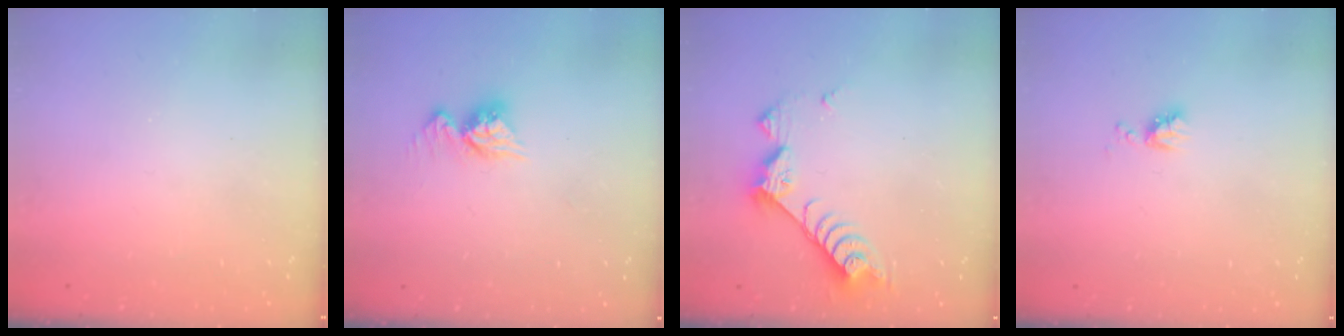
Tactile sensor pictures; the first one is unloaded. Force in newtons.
{"total": 9.4, "press": 9.4, "slide": 0.9}
{"total": 8.6, "press": 8.6, "slide": 0.2}
{"total": 4.9, "press": 4.8, "slide": 0.8}